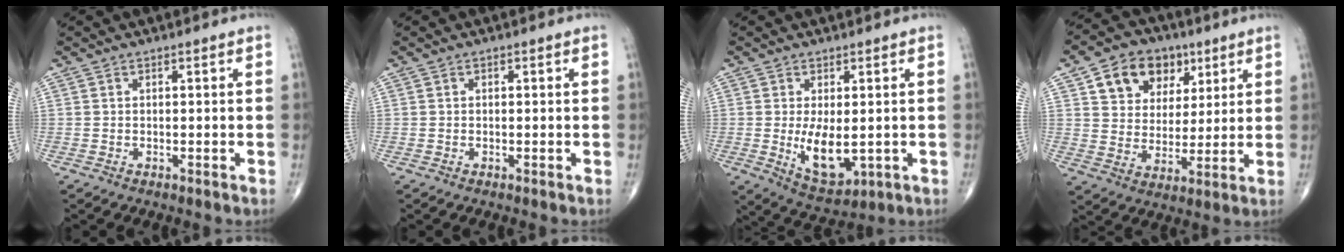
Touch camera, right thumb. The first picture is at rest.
{"total": 0.0}
{"total": 8.5, "force": [-0.7, 4.2, 7.3], "torque": [-0.108, -0.022, 0.004]}
{"total": 13.2, "force": [6.1, 9.9, 6.3], "torque": [-0.064, -0.014, 0.105]}